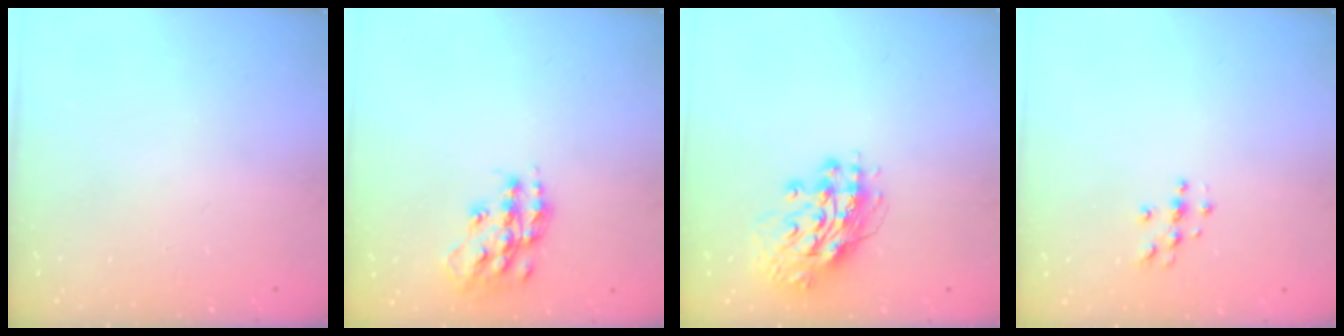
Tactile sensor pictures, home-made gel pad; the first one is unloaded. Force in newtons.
{"total": 14.6, "press": 14.6, "slide": 0.8}
{"total": 13.5, "press": 13.4, "slide": 1.5}
{"total": 3.7, "press": 3.7, "slide": 0.5}